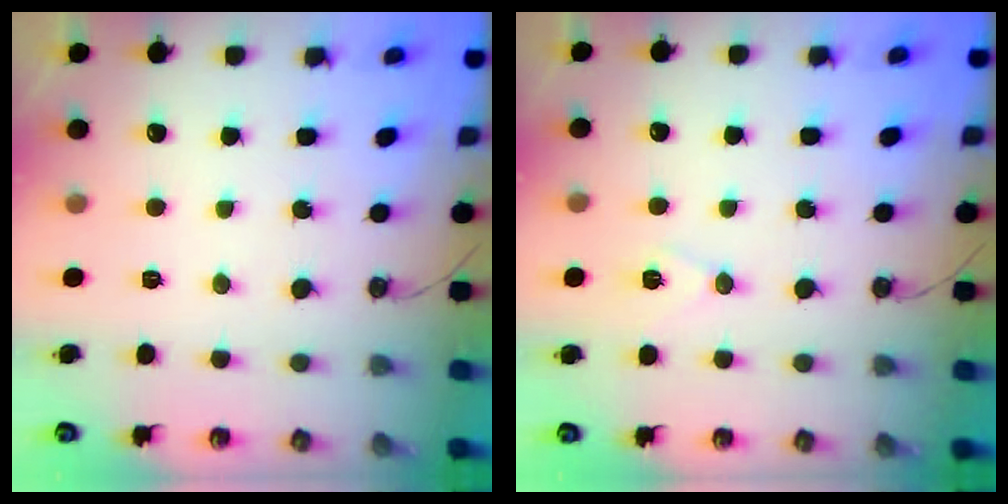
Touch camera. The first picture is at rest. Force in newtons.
{"total": 7.3, "press": 6.4, "slide": 3.6}